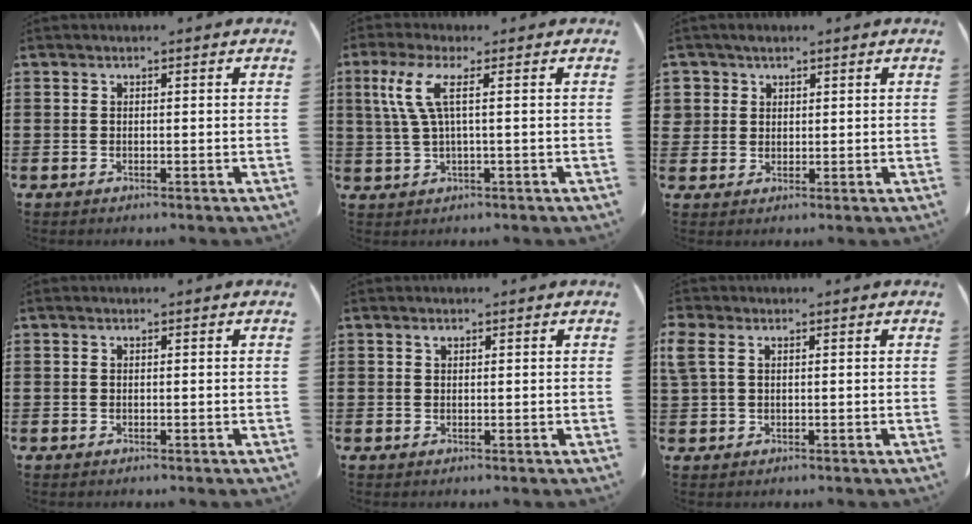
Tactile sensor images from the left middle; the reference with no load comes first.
{"total": 5.5, "force": [1.2, 0.8, 5.3], "torque": [-0.127, -0.010, 0.012]}
{"total": 2.5, "force": [1.6, 1.9, 0.1], "torque": [-0.012, 0.007, 0.032]}
{"total": 0.0}
{"total": 0.5, "force": [0.3, 0.2, 0.4], "torque": [-0.009, 0.000, 0.006]}
{"total": 2.0, "force": [0.7, 1.2, 1.5], "torque": [-0.050, -0.002, 0.008]}